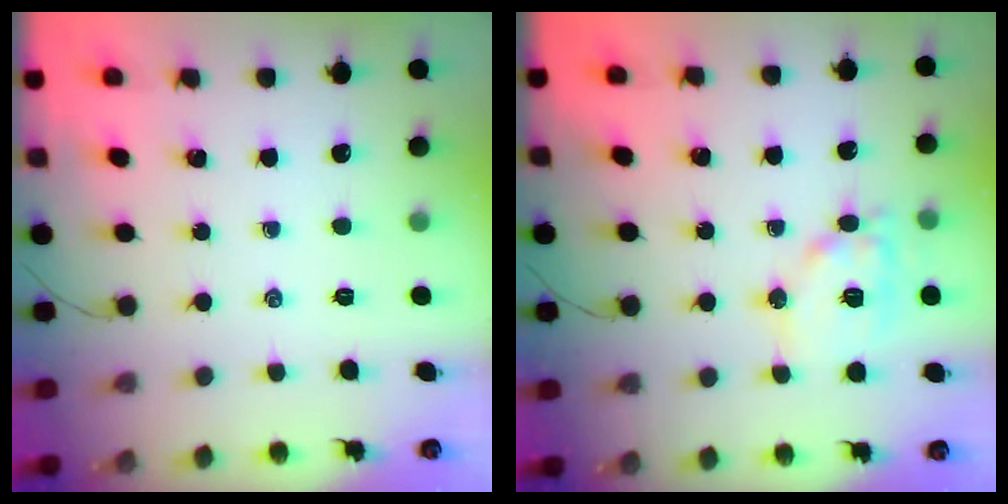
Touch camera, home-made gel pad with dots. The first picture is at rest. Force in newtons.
{"total": 10.9, "press": 10.8, "slide": 1.0}